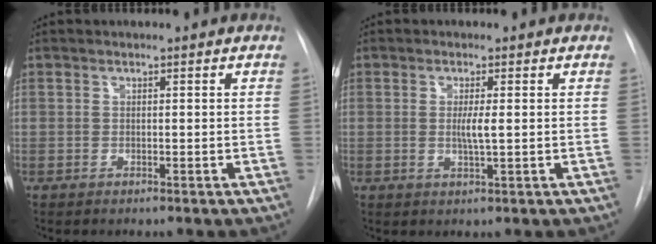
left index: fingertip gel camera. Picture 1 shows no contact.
{"total": 2.5, "force": [0.1, 0.0, 2.5], "torque": [-0.052, -0.004, 0.002]}